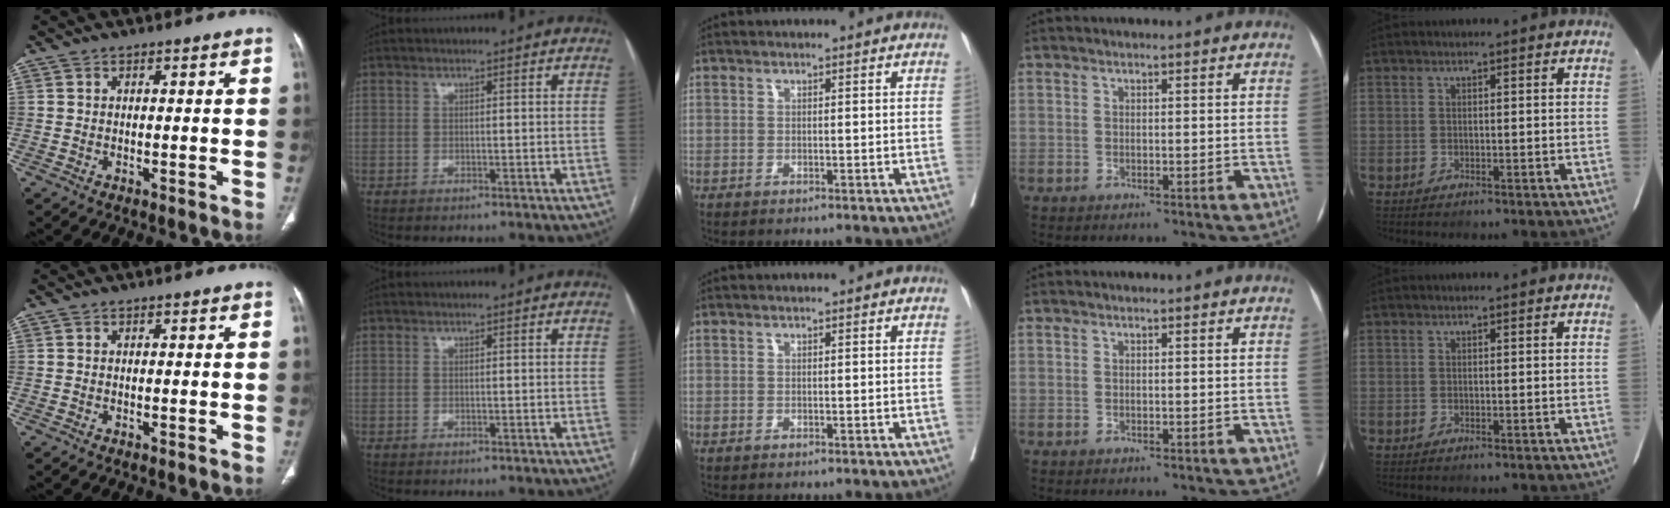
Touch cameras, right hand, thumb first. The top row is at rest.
{}